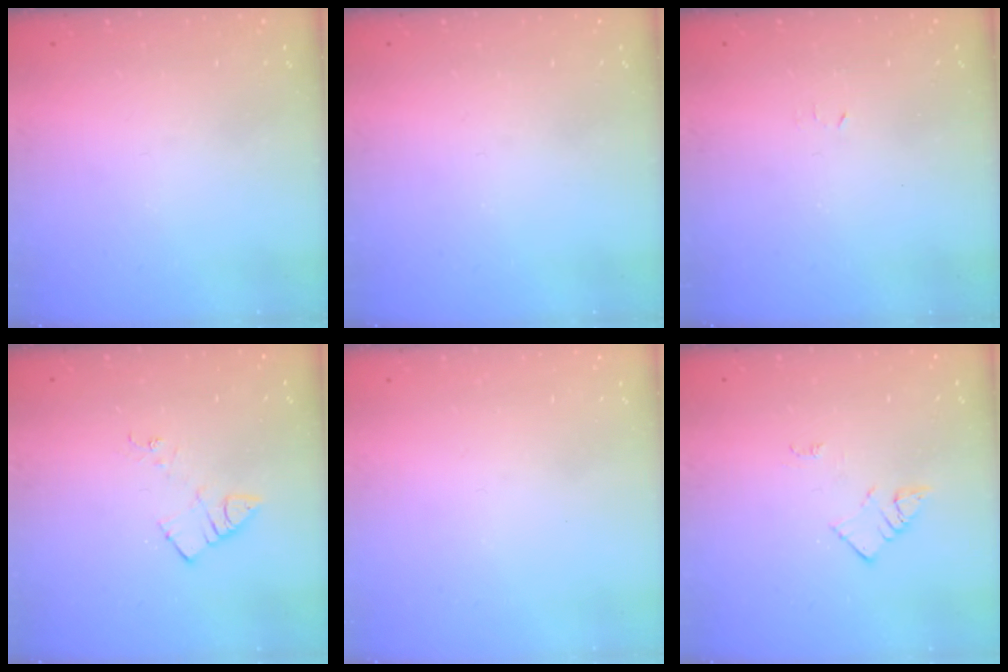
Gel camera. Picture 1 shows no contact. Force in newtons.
{"total": 0.0}
{"total": 2.4, "press": 2.4, "slide": 0.4}
{"total": 5.2, "press": 5.2, "slide": 0.7}
{"total": 1.7, "press": 1.6, "slide": 0.1}
{"total": 2.7, "press": 2.6, "slide": 0.4}